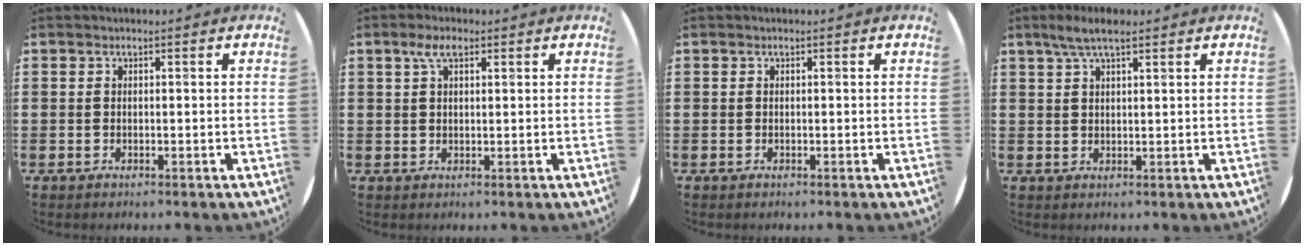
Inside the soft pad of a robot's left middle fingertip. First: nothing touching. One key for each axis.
{"total": 3.4, "fx": 1.9, "fy": 1.3, "fz": 2.4, "tx": -0.045, "ty": 0.006, "tz": 0.032}
{"total": 0.0}
{"total": 3.8, "fx": 2.7, "fy": 0.7, "fz": 2.6, "tx": -0.055, "ty": 0.006, "tz": 0.047}